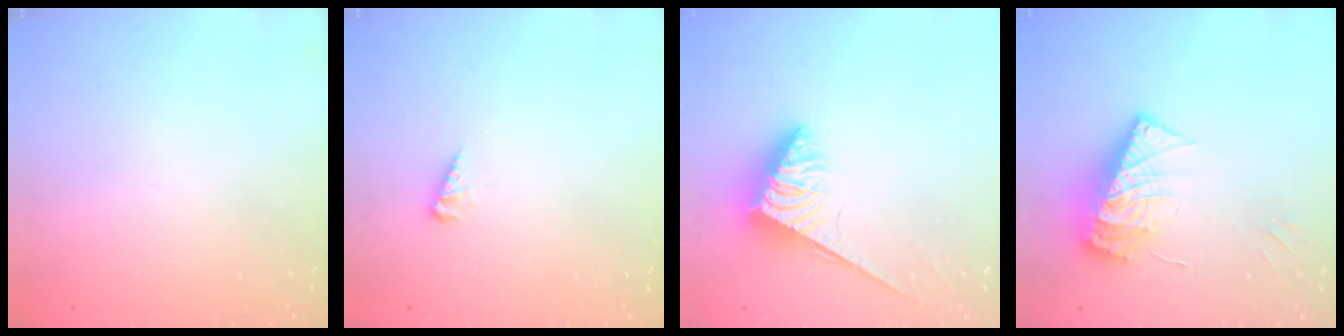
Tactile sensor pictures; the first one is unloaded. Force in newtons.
{"total": 4.0, "press": 4.0, "slide": 0.4}
{"total": 3.9, "press": 3.8, "slide": 0.6}
{"total": 14.2, "press": 14.2, "slide": 1.3}